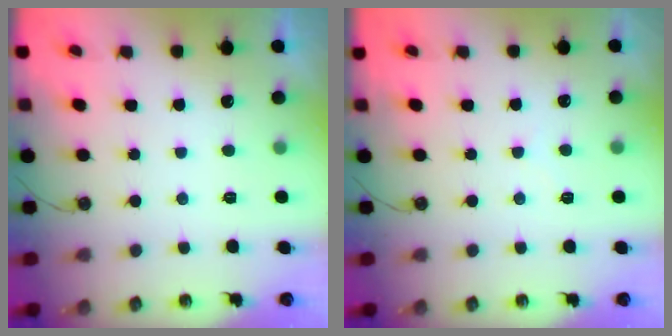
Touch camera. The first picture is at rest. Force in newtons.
{"total": 2.8, "press": 2.8, "slide": 0.5}